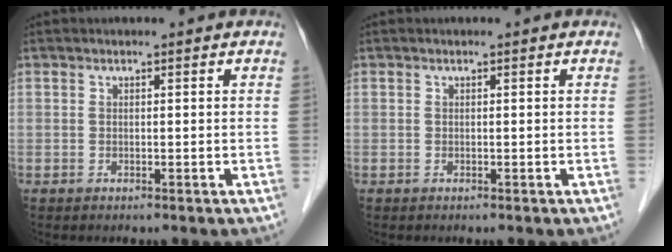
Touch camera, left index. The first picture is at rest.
{"total": 0.0}